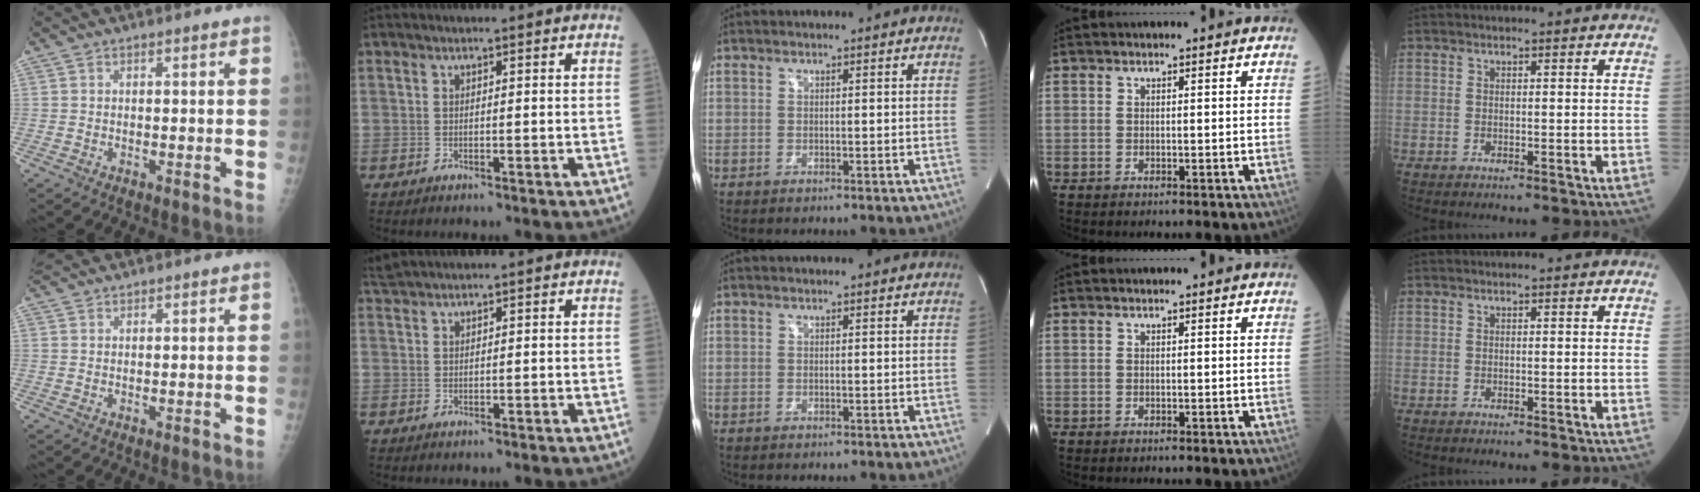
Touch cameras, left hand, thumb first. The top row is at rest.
{"thumb": {"total": 2.0, "force": [2.0, 0.4, 0.2], "torque": [-0.002, 0.015, 0.040]}, "index": {"total": 1.7, "force": [1.6, -0.4, 0.4], "torque": [-0.013, 0.018, 0.040]}}